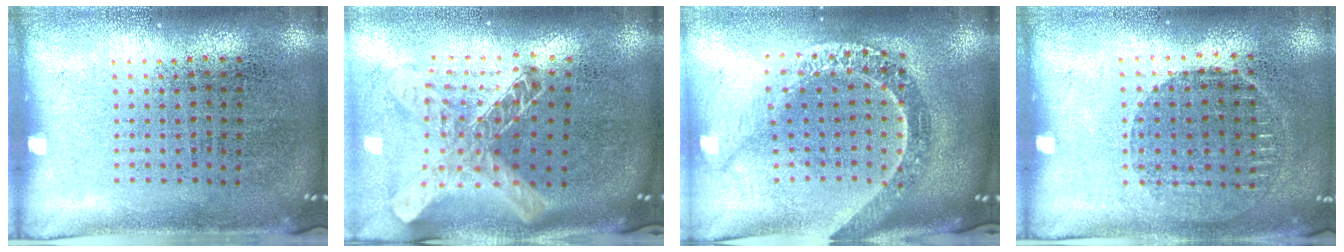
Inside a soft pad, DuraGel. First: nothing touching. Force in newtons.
{"total": 2.1, "press": 1.6, "slide": 1.4}
{"total": 2.7, "press": 2.2, "slide": 1.7}
{"total": 1.0, "press": 1.0, "slide": 0.1}